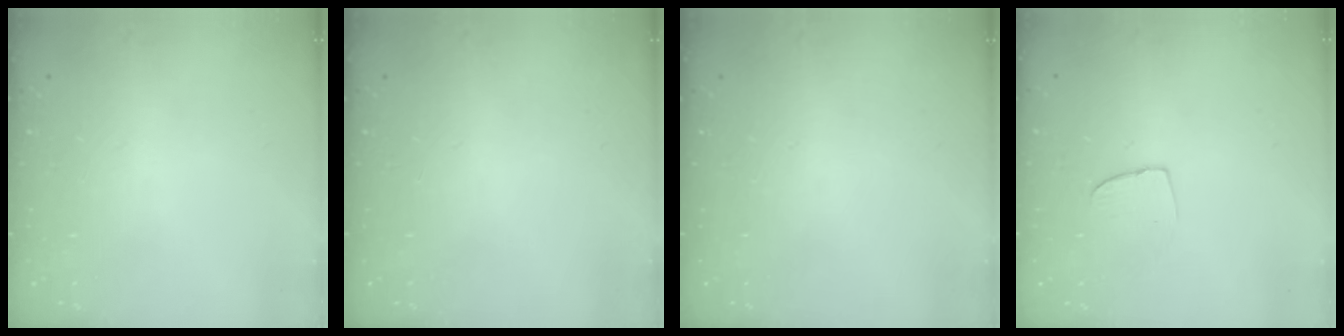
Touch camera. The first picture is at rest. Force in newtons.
{"total": 0.0}
{"total": 0.0}
{"total": 4.2, "press": 4.2, "slide": 0.3}